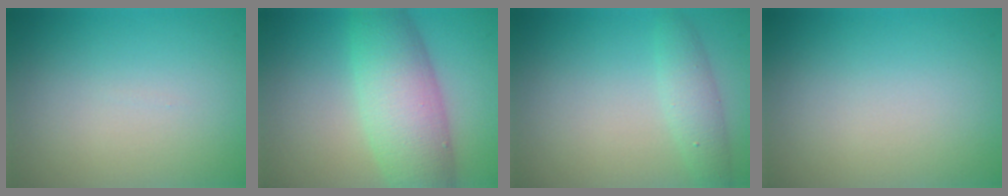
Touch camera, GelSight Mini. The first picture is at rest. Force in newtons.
{"total": 7.9, "press": 7.9, "slide": 0.2}
{"total": 2.4, "press": 2.4, "slide": 0.1}
{"total": 0.0}